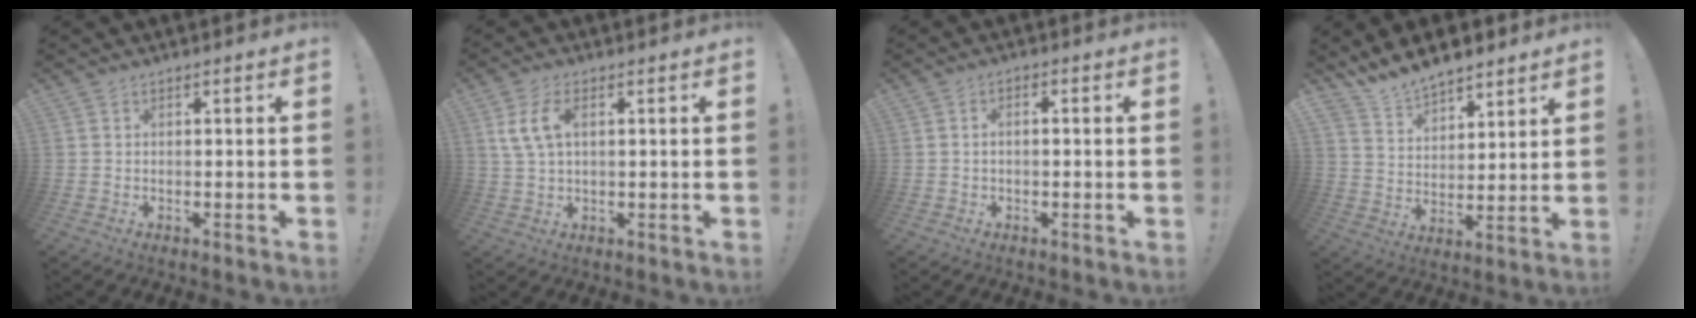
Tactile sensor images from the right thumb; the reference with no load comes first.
{"total": 7.7, "force": [2.1, 4.1, 6.2], "torque": [-0.127, 0.007, 0.039]}
{"total": 1.8, "force": [-0.8, 0.6, 1.4], "torque": [-0.028, 0.008, -0.014]}
{"total": 9.4, "force": [8.5, 3.4, 2.1], "torque": [-0.053, -0.067, 0.165]}